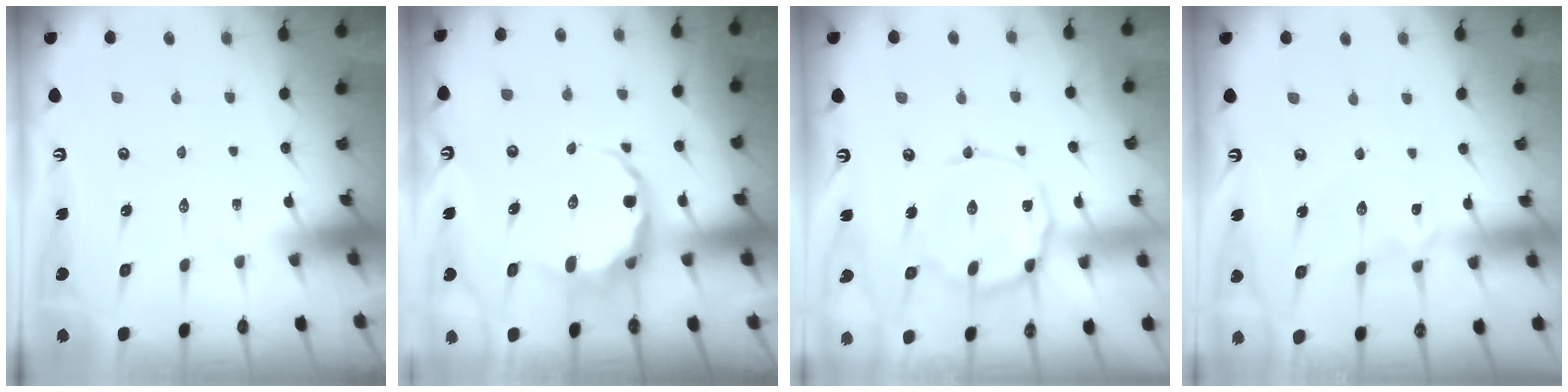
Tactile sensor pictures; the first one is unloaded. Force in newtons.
{"total": 7.3, "press": 7.0, "slide": 2.0}
{"total": 12.6, "press": 12.6, "slide": 1.0}
{"total": 0.0}